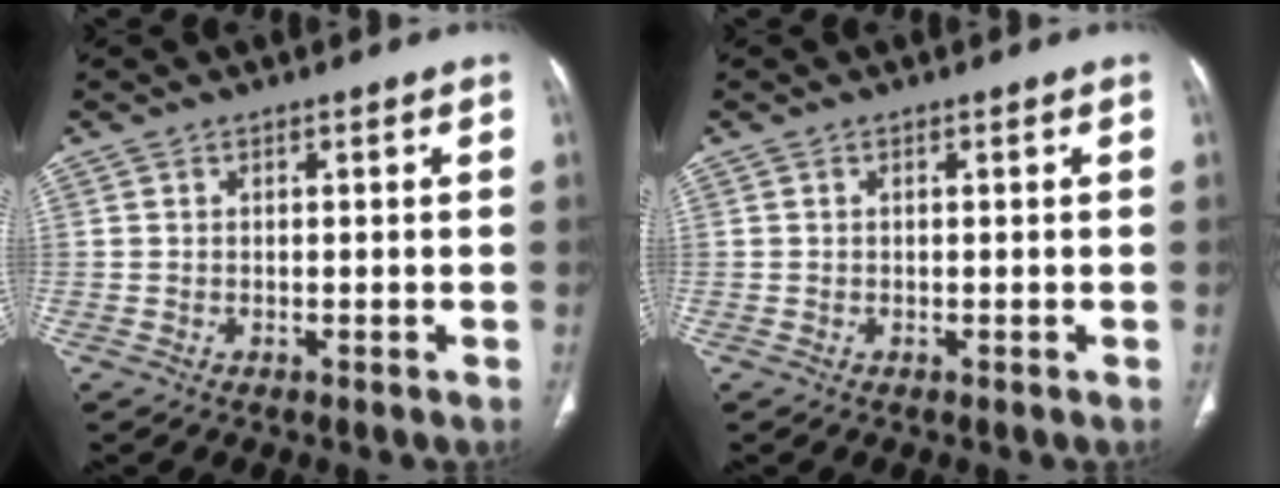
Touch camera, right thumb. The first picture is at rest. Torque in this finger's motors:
{"motor_torque": [-0.07, 0.28, -0.48, 0.30, 0.04]}